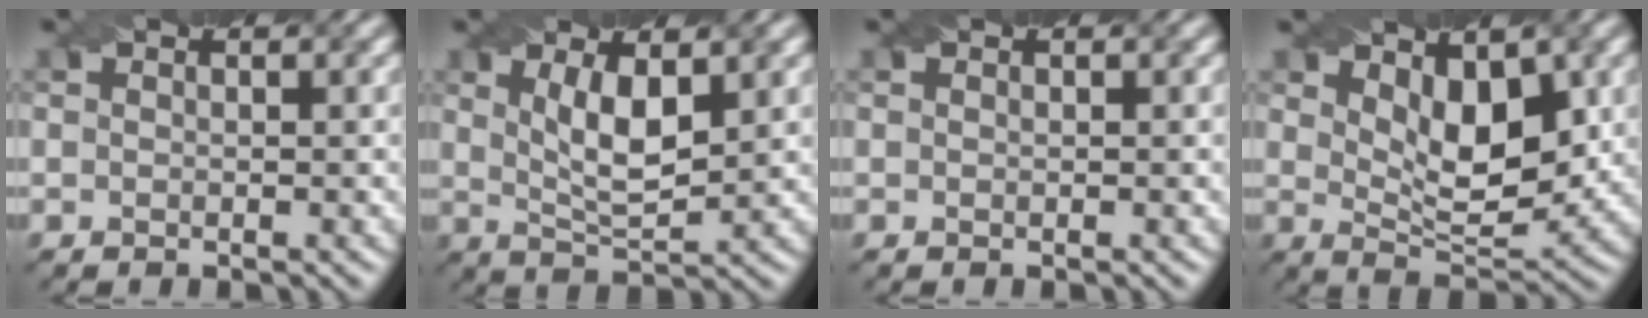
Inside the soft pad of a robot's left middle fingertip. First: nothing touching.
{"total": 4.5, "force": [1.4, 1.5, 4.0], "torque": [-0.082, -0.006, 0.029]}
{"total": 0.0}
{"total": 6.0, "force": [2.0, 2.9, 4.9], "torque": [-0.077, -0.011, 0.036]}